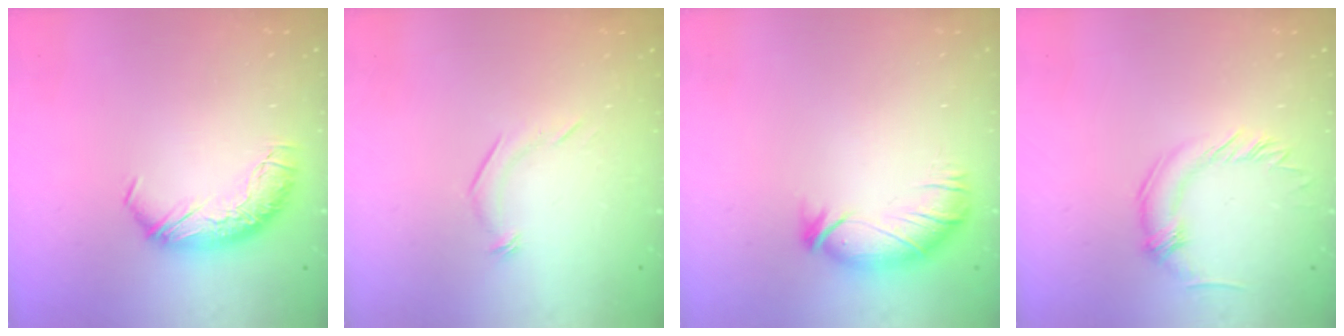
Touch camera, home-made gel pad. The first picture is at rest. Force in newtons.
{"total": 7.2, "press": 7.2, "slide": 0.7}
{"total": 2.9, "press": 2.4, "slide": 1.7}
{"total": 0.8, "press": 0.8, "slide": 0.0}